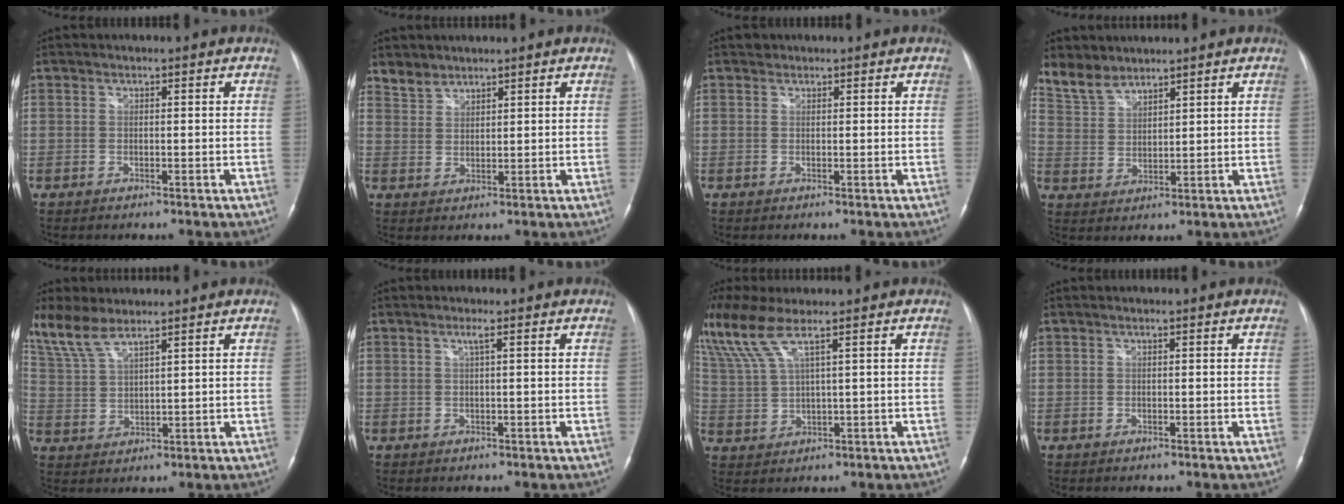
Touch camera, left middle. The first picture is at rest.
{"total": 3.0, "force": [2.7, 1.2, -0.2], "torque": [0.005, 0.012, 0.053]}
{"total": 0.6, "force": [0.5, 0.4, -0.1], "torque": [0.000, 0.002, 0.006]}
{"total": 5.3, "force": [4.9, 1.8, 0.7], "torque": [-0.023, 0.010, 0.111]}
{"total": 6.8, "force": [5.6, 1.4, 3.6], "torque": [-0.094, 0.014, 0.125]}
{"total": 1.1, "force": [0.4, -0.2, 1.0], "torque": [-0.023, 0.001, 0.007]}
{"total": 8.8, "force": [6.0, 0.7, 6.4], "torque": [-0.165, 0.015, 0.127]}
{"total": 0.0}